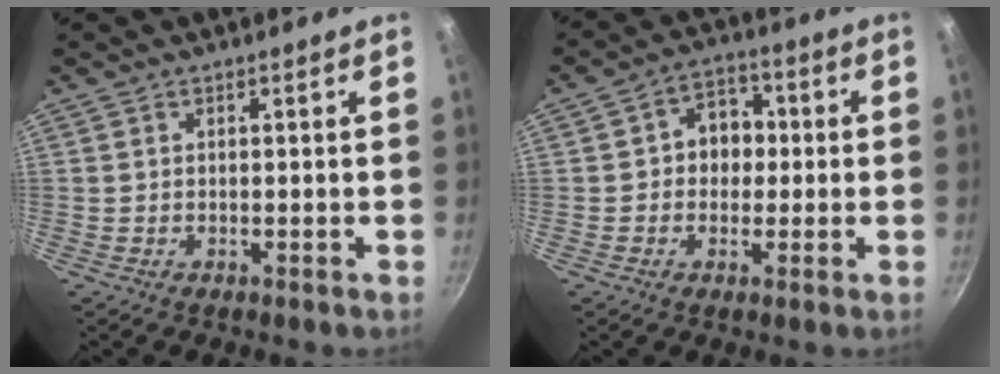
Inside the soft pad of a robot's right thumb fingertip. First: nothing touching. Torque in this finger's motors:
{"motor_torque": [-0.36, 0.54, -0.09, 0.02, 0.13]}